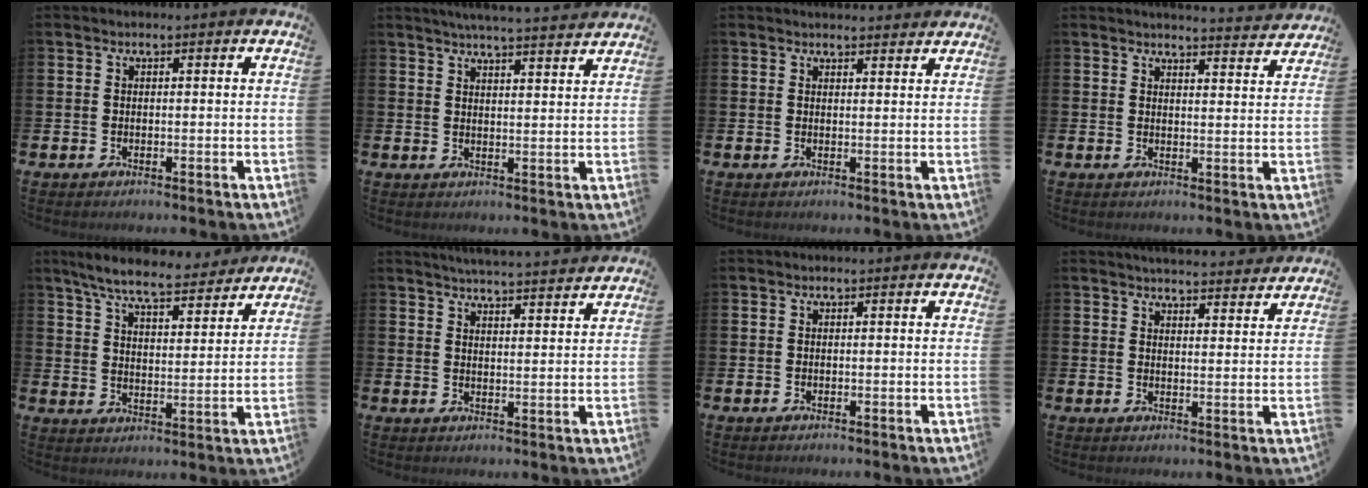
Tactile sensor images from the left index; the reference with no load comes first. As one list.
[{"total": 5.0, "force": [4.8, -0.6, 1.0], "torque": [-0.027, -0.025, 0.085]}, {"total": 2.3, "force": [2.3, 0.3, -0.1], "torque": [0.008, -0.015, 0.040]}, {"total": 3.9, "force": [3.9, -0.2, 0.1], "torque": [0.001, -0.031, 0.067]}, {"total": 7.8, "force": [7.2, 1.2, 2.9], "torque": [-0.078, -0.040, 0.124]}, {"total": 4.8, "force": [4.7, -0.5, 0.4], "torque": [-0.016, -0.033, 0.084]}, {"total": 0.0}, {"total": 4.6, "force": [4.6, 0.2, 0.4], "torque": [-0.005, -0.032, 0.080]}]